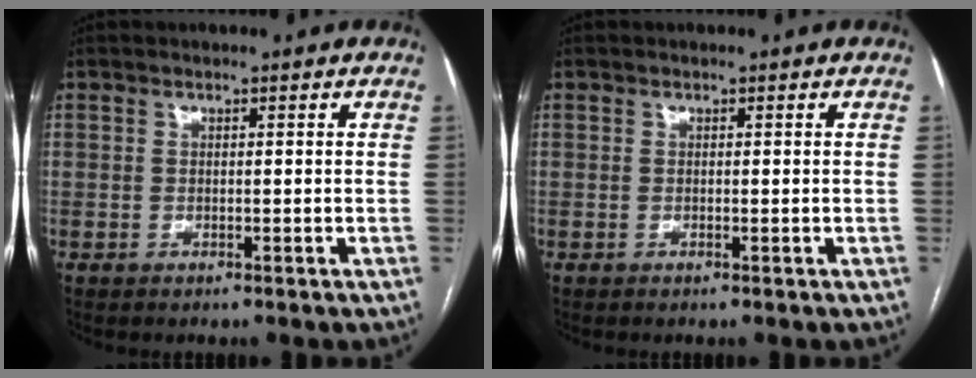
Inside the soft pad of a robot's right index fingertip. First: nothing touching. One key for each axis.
{"total": 0.0}